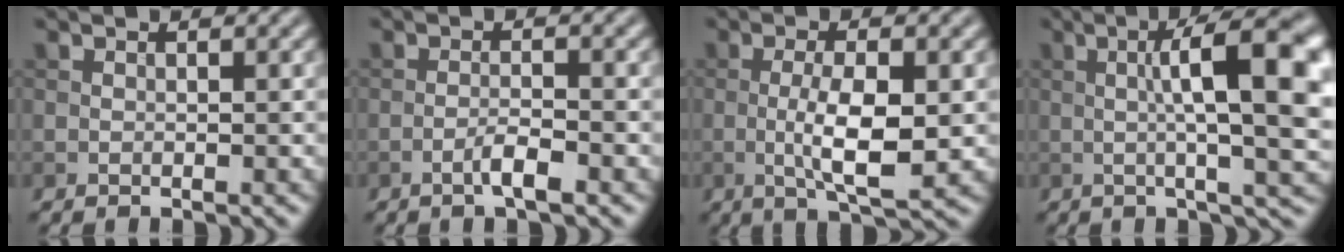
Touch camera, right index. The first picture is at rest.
{"total": 2.3, "force": [-1.2, 0.3, 1.9], "torque": [-0.036, 0.007, -0.026]}
{"total": 6.0, "force": [-0.6, 1.6, 5.7], "torque": [-0.109, -0.004, -0.010]}
{"total": 11.3, "force": [1.2, 2.6, 10.9], "torque": [-0.142, 0.013, 0.015]}